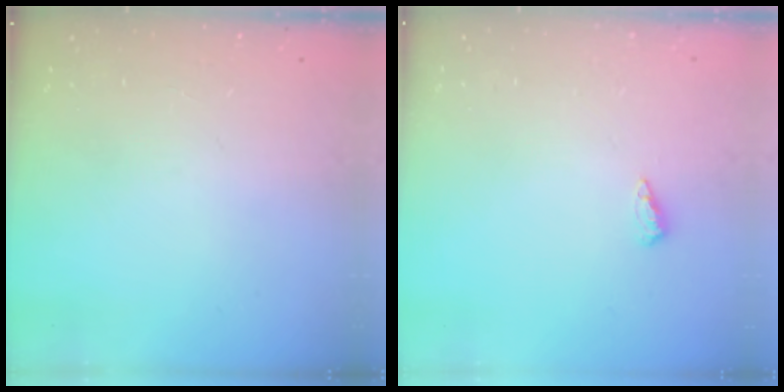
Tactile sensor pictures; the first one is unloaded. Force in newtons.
{"total": 6.1, "press": 6.0, "slide": 1.0}